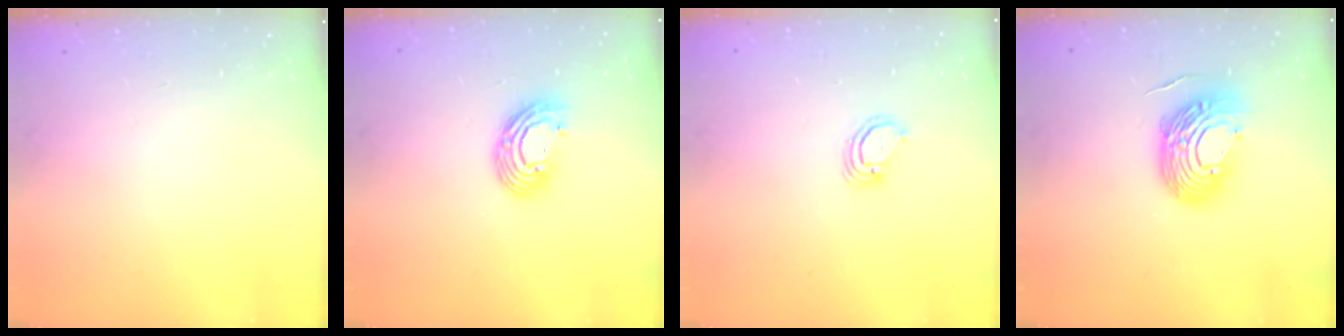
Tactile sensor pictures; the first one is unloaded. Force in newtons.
{"total": 10.1, "press": 10.0, "slide": 1.1}
{"total": 2.9, "press": 2.9, "slide": 0.3}
{"total": 13.1, "press": 12.9, "slide": 2.2}